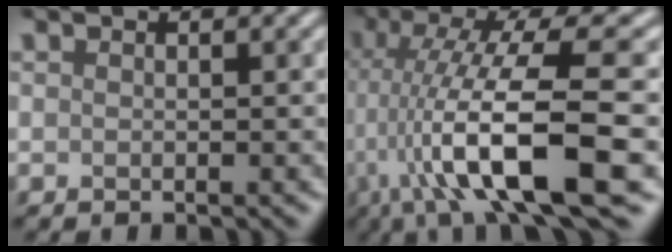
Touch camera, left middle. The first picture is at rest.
{"total": 11.9, "force": [-2.5, 2.5, 11.4], "torque": [-0.193, 0.010, -0.034]}